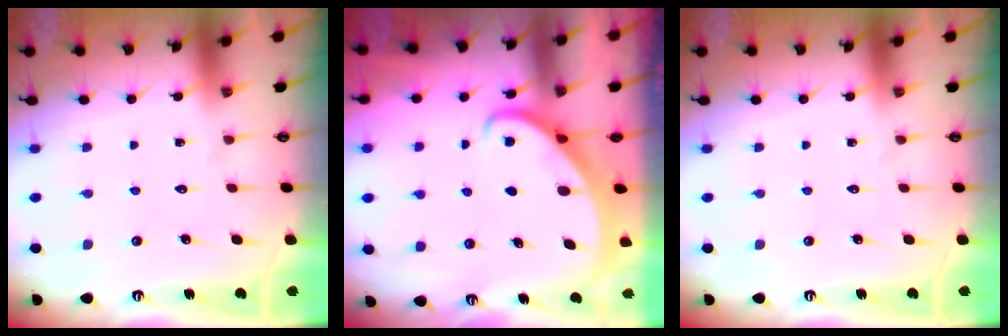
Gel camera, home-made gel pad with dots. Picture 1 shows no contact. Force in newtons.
{"total": 2.0, "press": 1.9, "slide": 0.2}
{"total": 0.0}